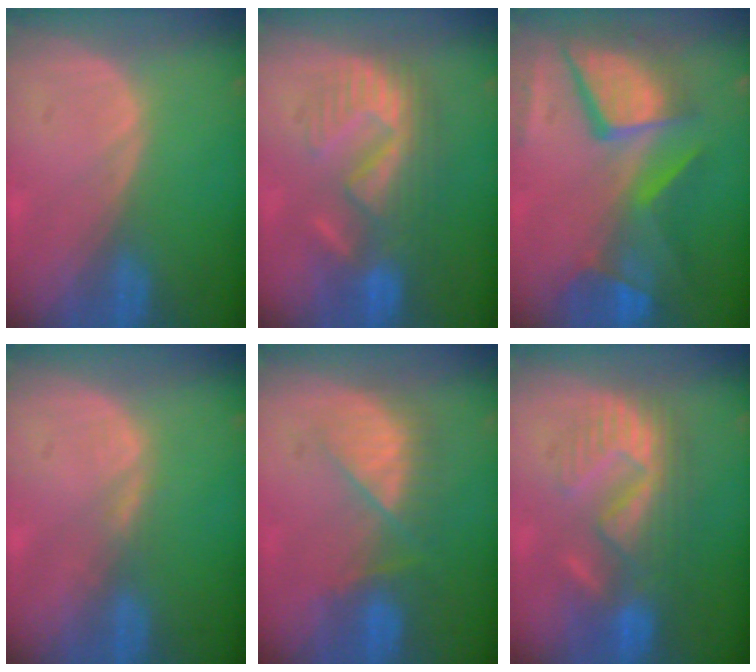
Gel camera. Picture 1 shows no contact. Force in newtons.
{"total": 8.7, "press": 8.6, "slide": 1.4}
{"total": 12.4, "press": 10.2, "slide": 7.0}
{"total": 1.1, "press": 1.1, "slide": 0.2}
{"total": 7.1, "press": 6.7, "slide": 2.4}
{"total": 9.0, "press": 8.9, "slide": 1.6}